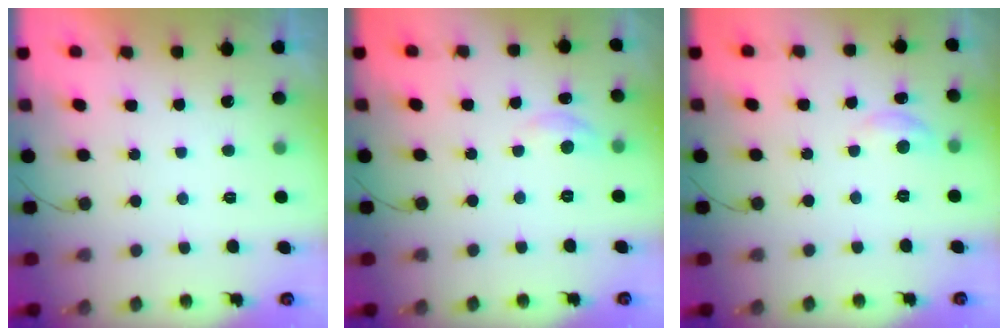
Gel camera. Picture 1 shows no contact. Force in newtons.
{"total": 3.9, "press": 3.9, "slide": 0.6}
{"total": 3.9, "press": 3.9, "slide": 0.3}